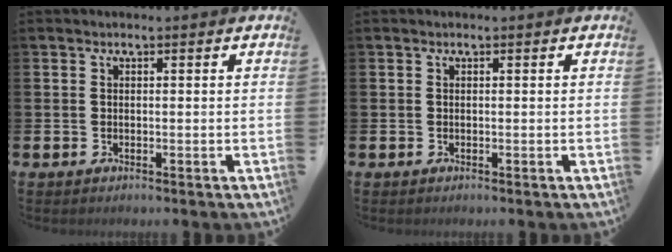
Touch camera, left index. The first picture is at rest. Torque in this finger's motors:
{"motor_torque": [-0.07, 0.07, 0.04, 0.01]}